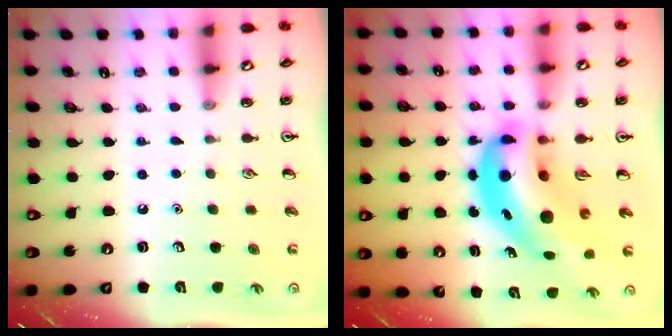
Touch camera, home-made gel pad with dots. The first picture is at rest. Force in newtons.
{"total": 15.8, "press": 15.0, "slide": 4.9}